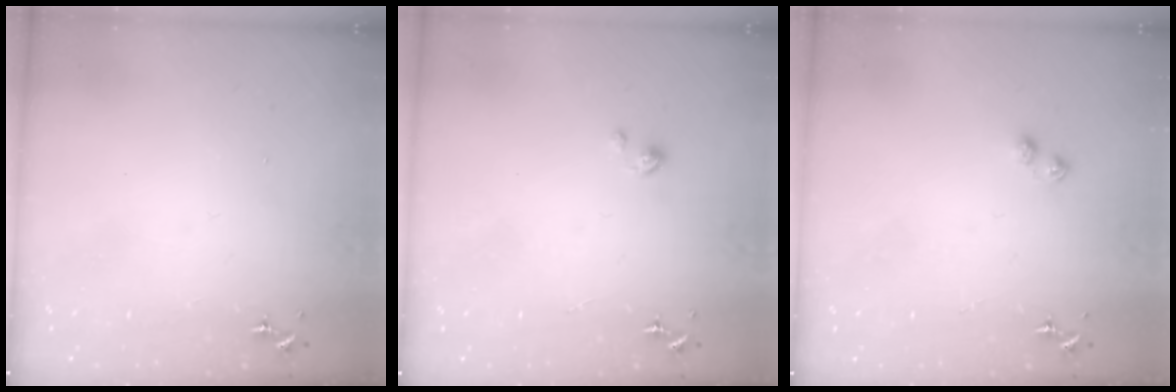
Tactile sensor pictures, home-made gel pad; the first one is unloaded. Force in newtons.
{"total": 1.4, "press": 1.4, "slide": 0.1}
{"total": 3.6, "press": 3.6, "slide": 0.4}